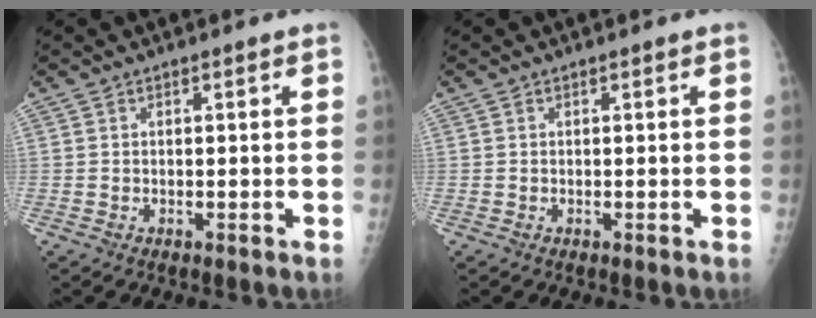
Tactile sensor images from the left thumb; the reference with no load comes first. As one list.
[{"total": 0.0}]